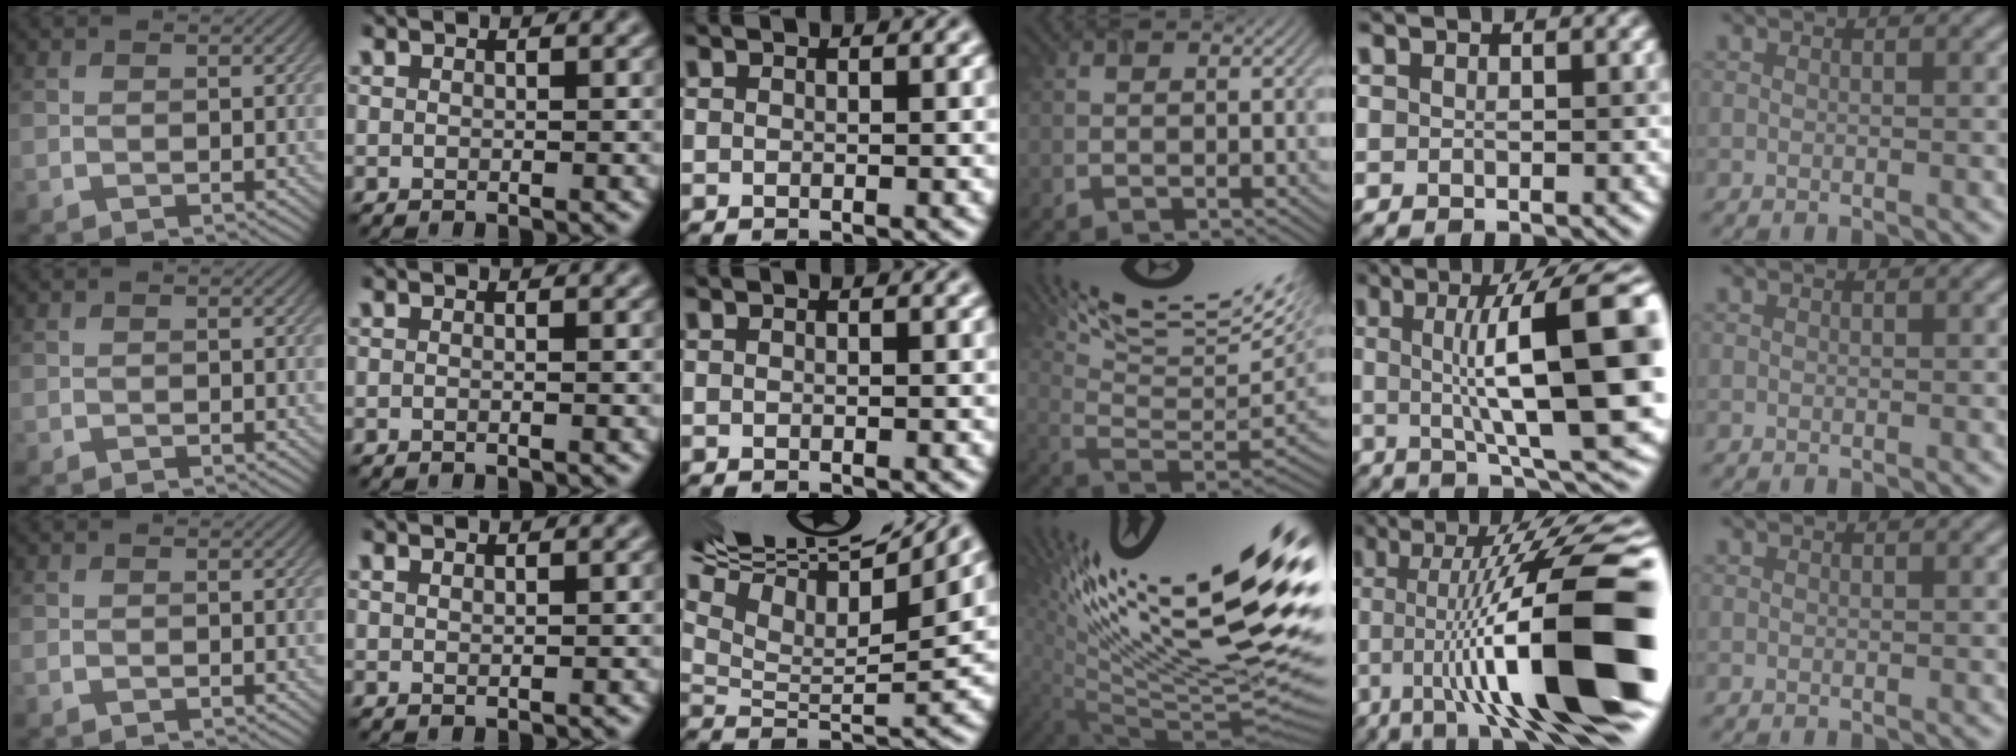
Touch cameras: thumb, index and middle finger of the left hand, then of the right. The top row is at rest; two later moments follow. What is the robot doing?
{"motion": "screw", "object": "timer"}